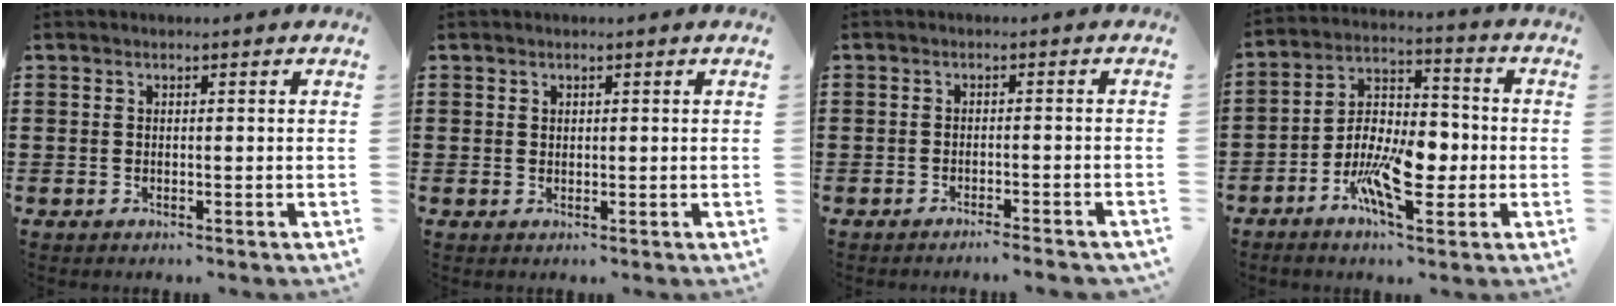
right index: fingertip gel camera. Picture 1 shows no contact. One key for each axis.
{"total": 0.7, "fx": 0.4, "fy": 0.5, "fz": 0.1, "tx": -0.005, "ty": 0.002, "tz": 0.009}
{"total": 1.8, "fx": -1.7, "fy": -0.4, "fz": 0.7, "tx": -0.012, "ty": -0.001, "tz": -0.032}
{"total": 11.0, "fx": -4.3, "fy": 5.2, "fz": 8.7, "tx": -0.175, "ty": 0.010, "tz": -0.077}